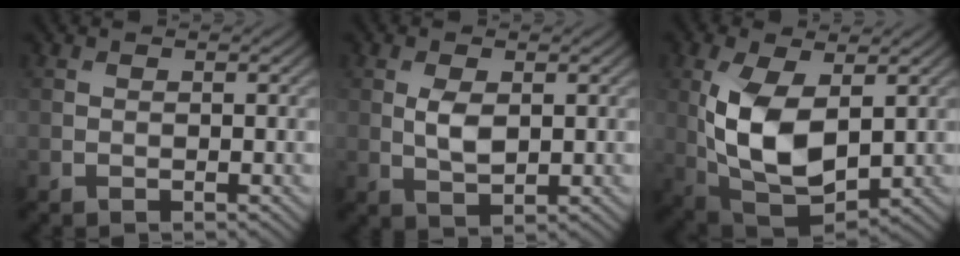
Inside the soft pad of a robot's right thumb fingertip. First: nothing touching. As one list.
[{"total": 2.9, "force": [0.4, 1.5, 2.5], "torque": [-0.055, -0.008, 0.012]}, {"total": 11.7, "force": [0.8, 6.2, 9.8], "torque": [-0.223, -0.007, 0.021]}]